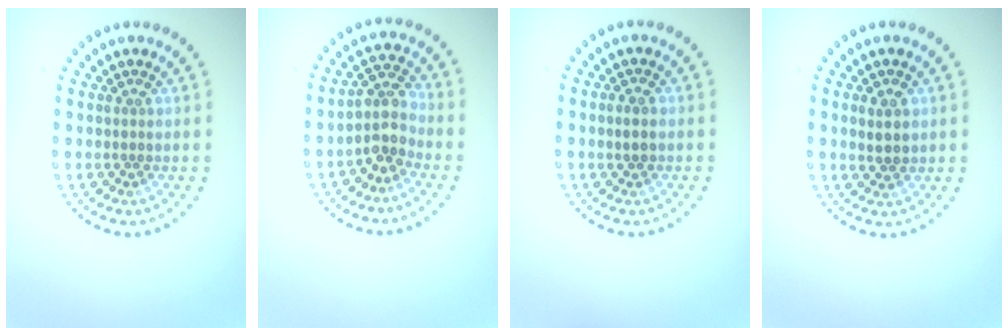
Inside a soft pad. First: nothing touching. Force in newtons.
{"total": 3.1, "press": 2.4, "slide": 1.9}
{"total": 0.8, "press": 0.8, "slide": 0.3}
{"total": 1.7, "press": 1.6, "slide": 0.2}